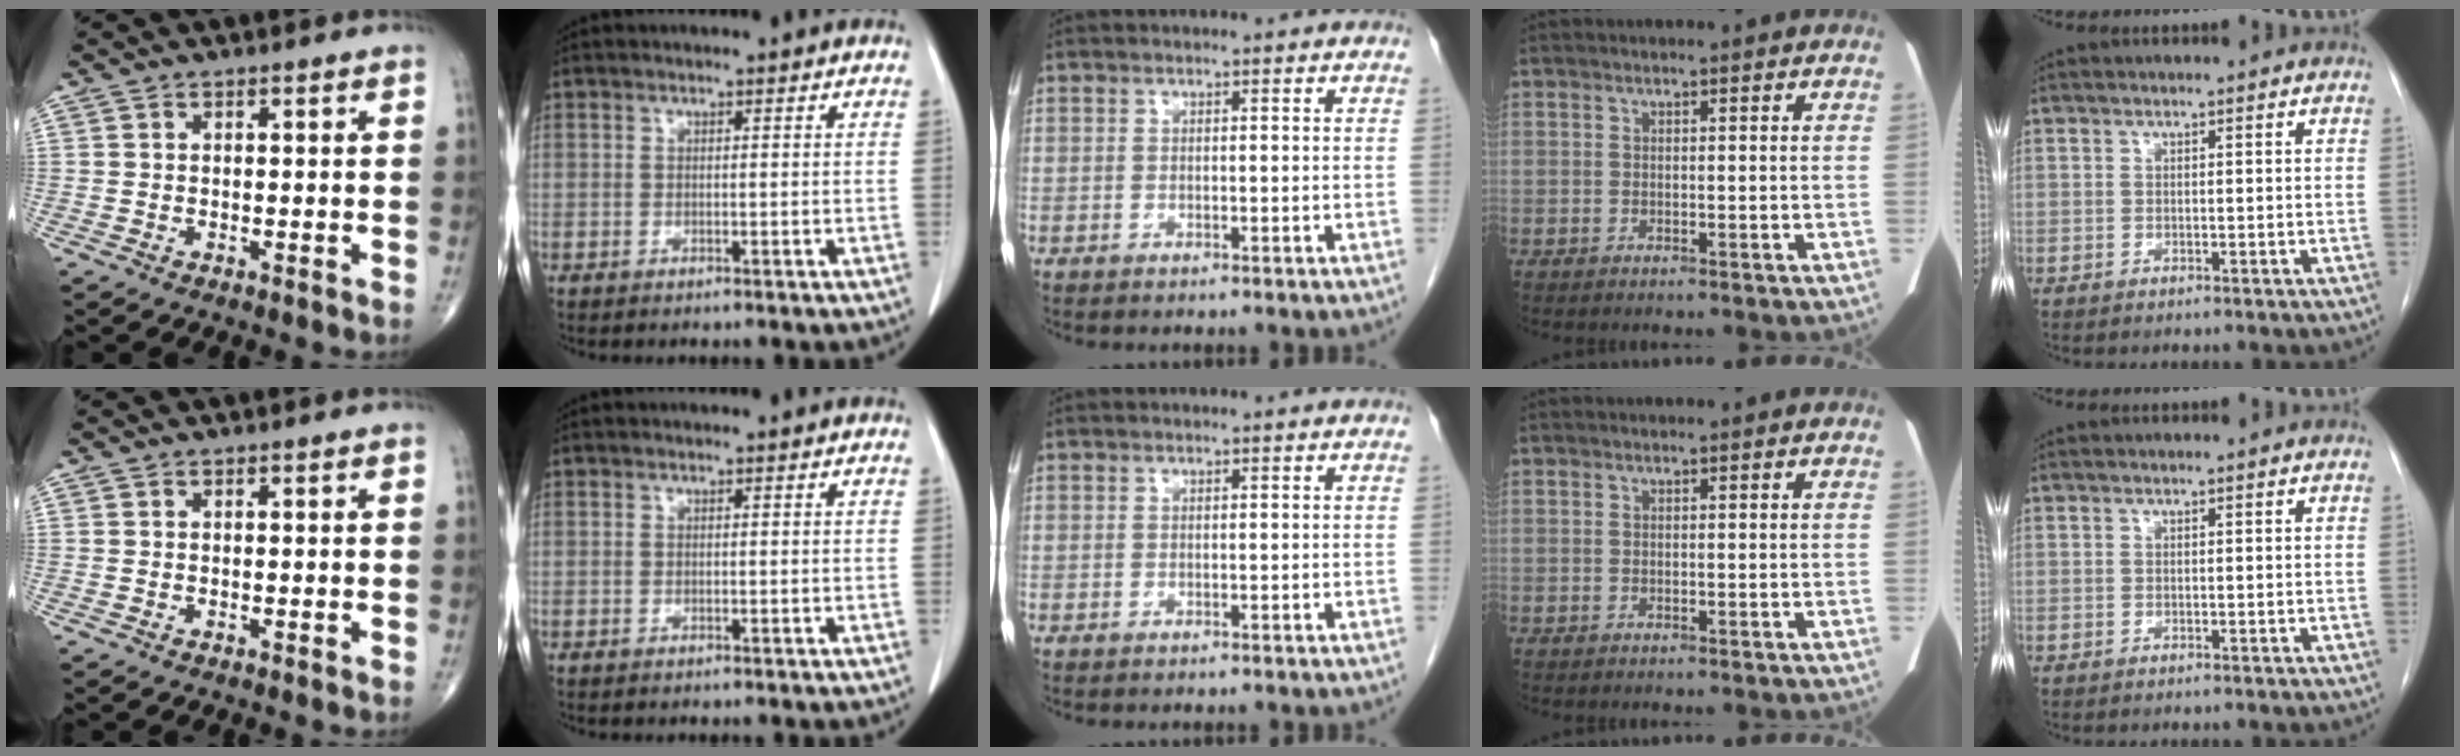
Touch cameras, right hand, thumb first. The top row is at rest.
{}